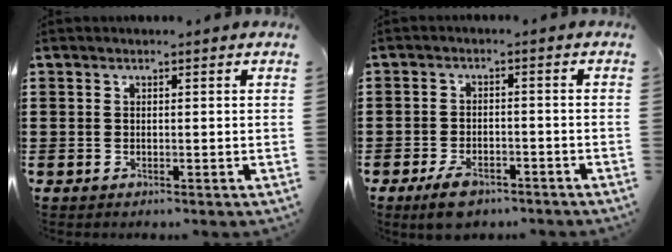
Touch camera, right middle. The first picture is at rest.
{"total": 4.3, "force": [-3.3, 1.7, 2.1], "torque": [-0.042, 0.009, -0.065]}